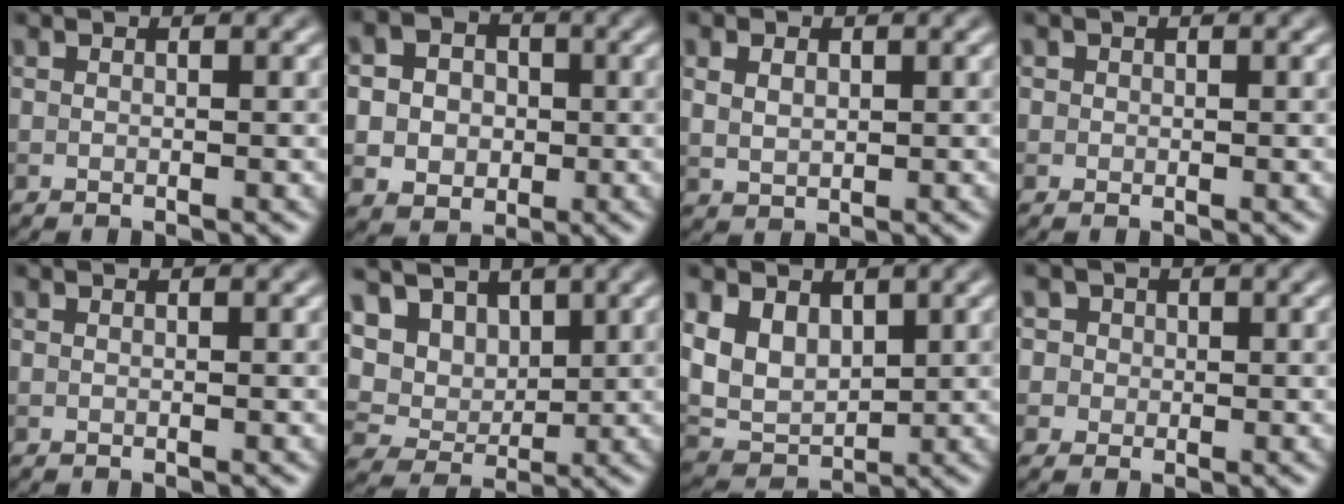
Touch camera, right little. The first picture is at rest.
{"total": 7.0, "force": [0.7, 6.1, 3.4], "torque": [-0.062, 0.026, -0.006]}
{"total": 2.2, "force": [0.7, 1.6, 1.3], "torque": [-0.027, -0.002, 0.019]}
{"total": 0.6, "force": [0.1, 0.5, 0.0], "torque": [0.008, -0.002, 0.001]}
{"total": 0.0}
{"total": 9.9, "force": [4.5, 7.4, 4.8], "torque": [-0.108, 0.014, 0.074]}
{"total": 4.8, "force": [1.6, 3.6, 2.8], "torque": [-0.062, -0.009, 0.031]}
{"total": 4.1, "force": [1.6, 3.6, 1.3], "torque": [-0.008, 0.021, 0.009]}